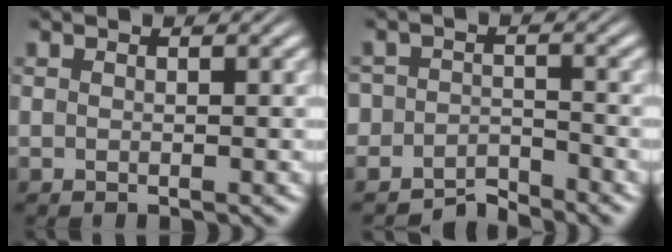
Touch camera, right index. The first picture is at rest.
{"total": 4.2, "force": [-3.9, 1.5, -0.2], "torque": [0.012, -0.015, -0.067]}